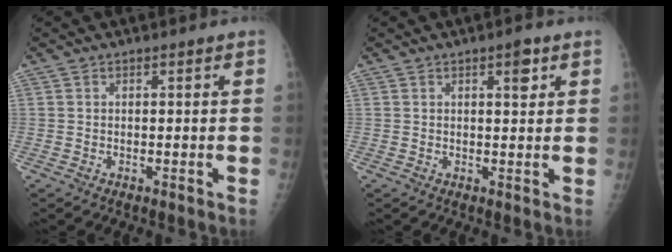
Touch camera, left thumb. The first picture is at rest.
{"total": 2.7, "force": [1.4, 1.0, 2.0], "torque": [-0.017, -0.004, 0.018]}